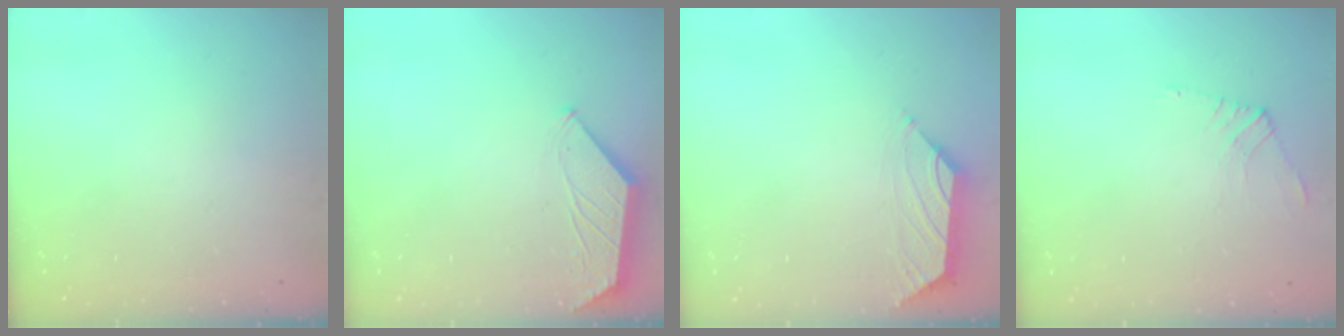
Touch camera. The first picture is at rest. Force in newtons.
{"total": 1.1, "press": 1.0, "slide": 0.3}
{"total": 0.9, "press": 0.7, "slide": 0.5}
{"total": 2.9, "press": 2.9, "slide": 0.5}